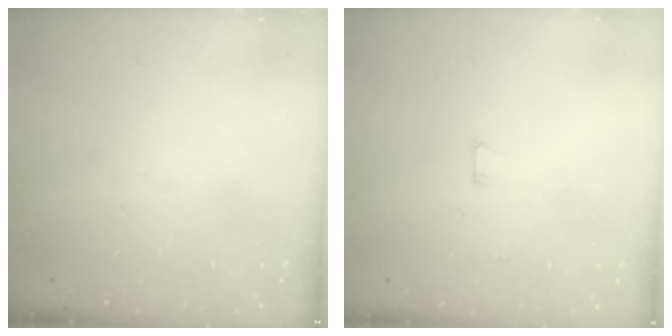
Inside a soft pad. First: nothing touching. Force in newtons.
{"total": 2.5, "press": 2.5, "slide": 0.2}